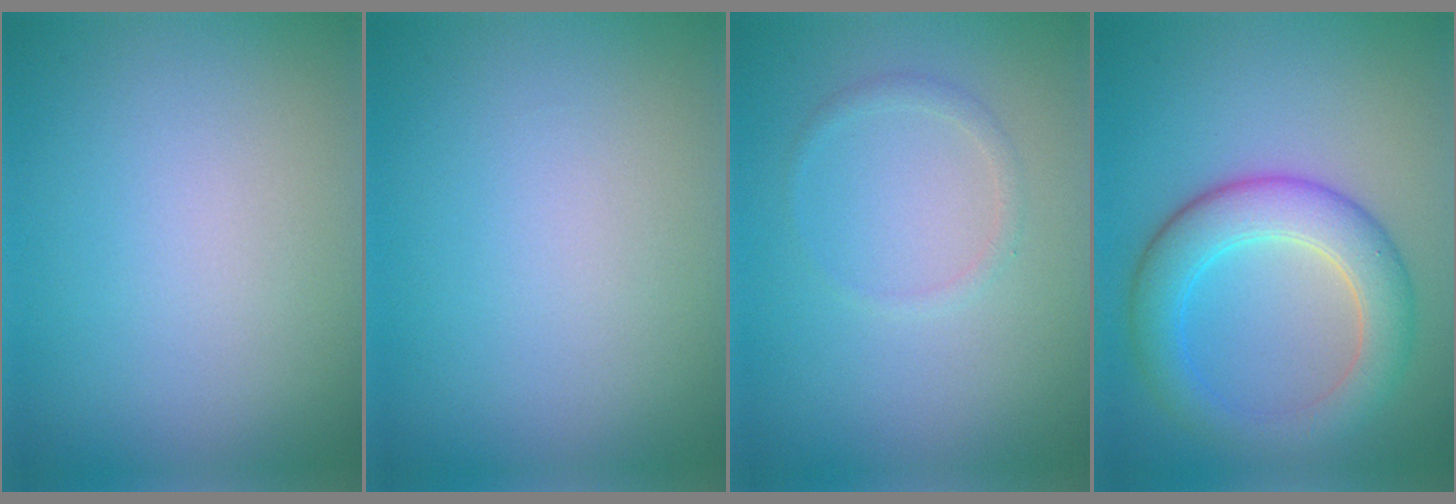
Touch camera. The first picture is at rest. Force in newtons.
{"total": 0.0}
{"total": 1.0, "press": 1.0, "slide": 0.1}
{"total": 5.7, "press": 5.7, "slide": 0.1}